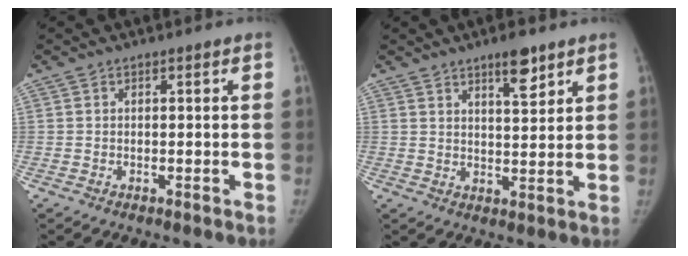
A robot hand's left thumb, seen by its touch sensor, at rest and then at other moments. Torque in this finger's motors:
{"motor_torque": [0.99, 0.00, 0.76, -0.10, 0.12]}